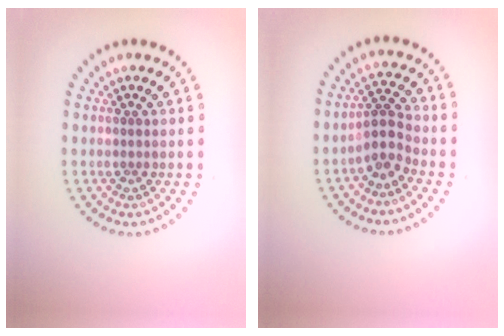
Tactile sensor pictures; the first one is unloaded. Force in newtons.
{"total": 2.6, "press": 2.0, "slide": 1.7}